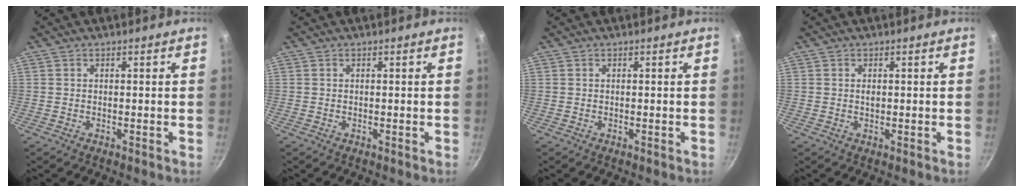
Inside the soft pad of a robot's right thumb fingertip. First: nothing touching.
{"total": 0.0}
{"total": 0.0}
{"total": 1.0, "force": [0.2, 0.6, 0.8], "torque": [-0.012, 0.001, 0.003]}